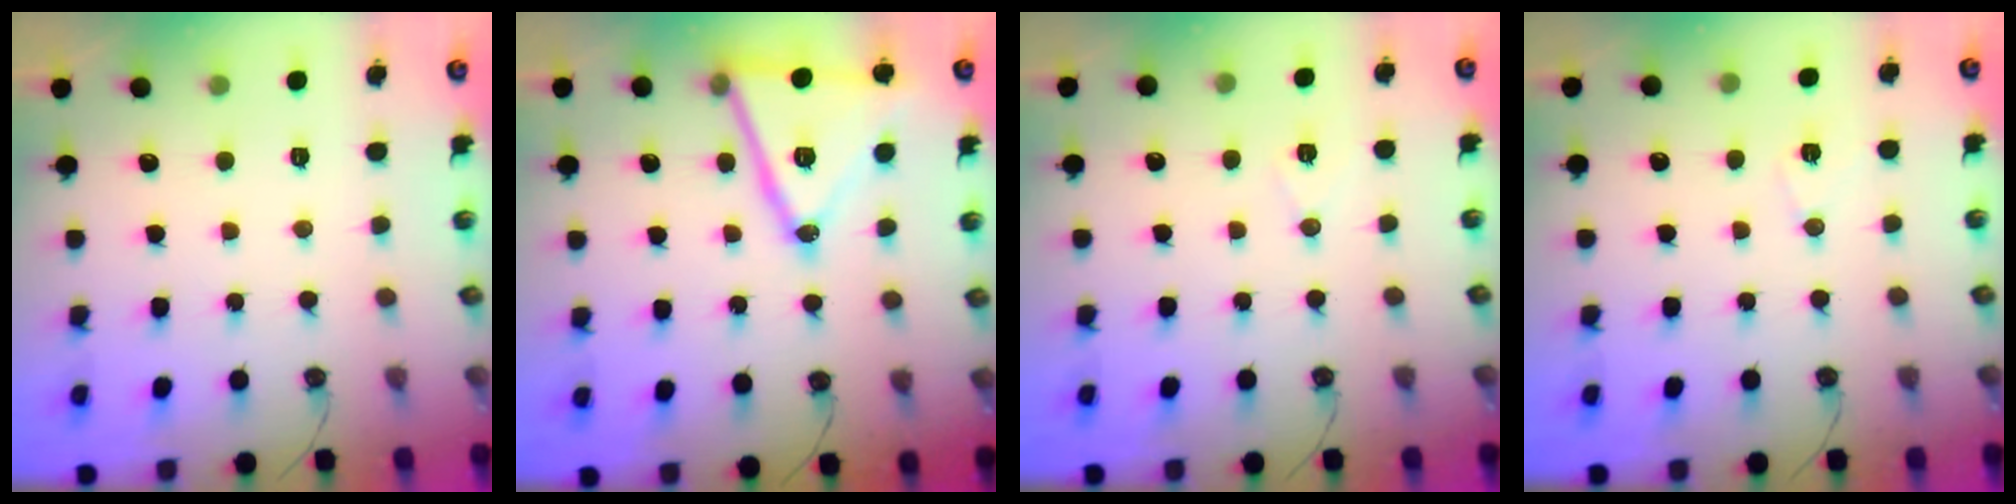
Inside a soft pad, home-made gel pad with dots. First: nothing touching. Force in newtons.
{"total": 19.4, "press": 19.1, "slide": 3.4}
{"total": 5.8, "press": 3.9, "slide": 4.3}
{"total": 6.1, "press": 4.9, "slide": 3.6}